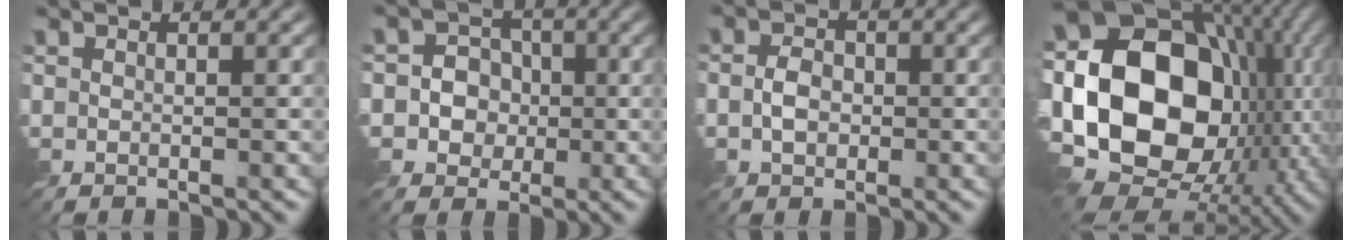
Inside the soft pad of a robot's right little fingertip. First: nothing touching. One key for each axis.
{"total": 4.9, "fx": -0.7, "fy": 4.6, "fz": 1.4, "tx": -0.015, "ty": 0.020, "tz": -0.036}
{"total": 2.3, "fx": -0.6, "fy": 1.7, "fz": 1.4, "tx": -0.026, "ty": 0.002, "tz": -0.017}
{"total": 21.3, "fx": -1.8, "fy": 14.6, "fz": 15.4, "tx": -0.315, "ty": 0.004, "tz": -0.017}